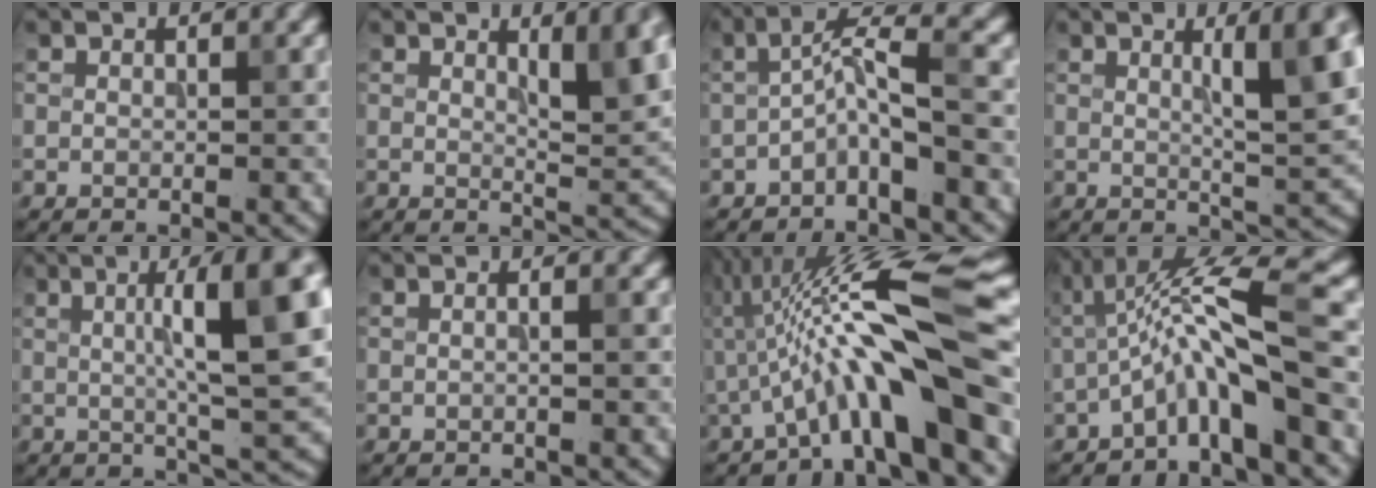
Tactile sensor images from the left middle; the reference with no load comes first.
{"total": 6.1, "force": [2.3, 1.6, 5.4], "torque": [-0.069, -0.001, 0.036]}
{"total": 3.6, "force": [-1.7, 0.6, 3.2], "torque": [-0.060, 0.020, -0.039]}
{"total": 7.9, "force": [2.3, 1.7, 7.4], "torque": [-0.088, 0.004, 0.036]}
{"total": 11.1, "force": [2.5, 2.3, 10.6], "torque": [-0.134, 0.013, 0.035]}
{"total": 1.2, "force": [0.2, 0.5, 1.1], "torque": [-0.008, -0.011, -0.010]}
{"total": 12.4, "force": [-1.0, 2.1, 12.2], "torque": [-0.190, 0.029, -0.019]}
{"total": 8.0, "force": [-2.0, 1.3, 7.7], "torque": [-0.132, 0.020, -0.046]}